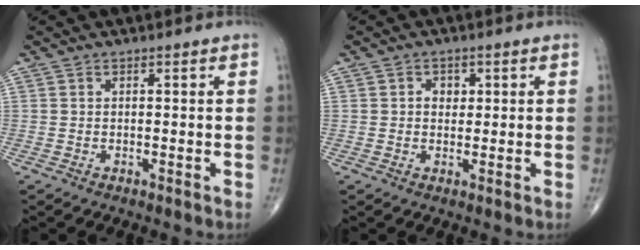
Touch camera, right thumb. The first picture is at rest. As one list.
[{"total": 2.5, "force": [0.6, 2.0, 1.3], "torque": [-0.004, 0.000, 0.006]}]